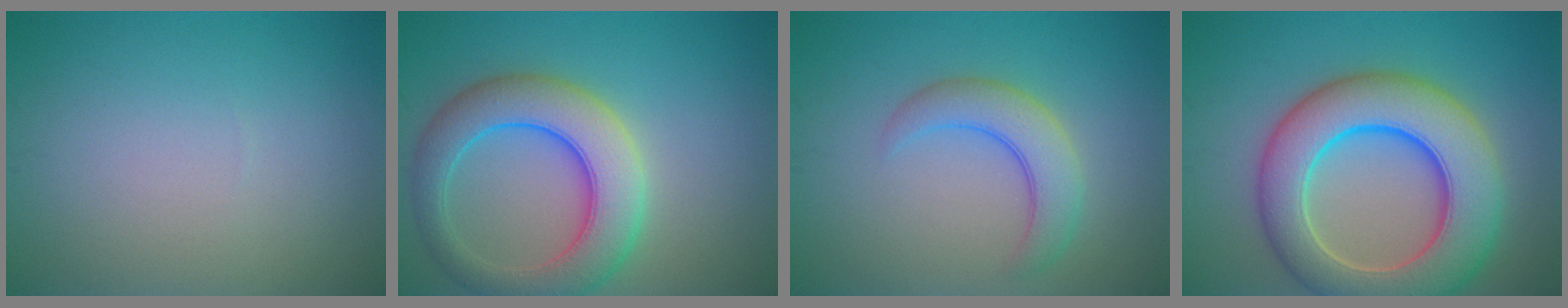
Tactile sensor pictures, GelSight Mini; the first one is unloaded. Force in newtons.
{"total": 7.8, "press": 7.7, "slide": 0.4}
{"total": 4.1, "press": 4.1, "slide": 0.2}
{"total": 11.4, "press": 11.4, "slide": 0.3}